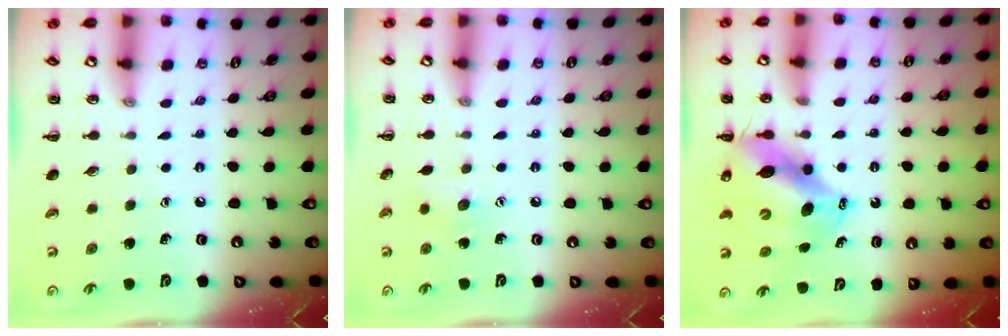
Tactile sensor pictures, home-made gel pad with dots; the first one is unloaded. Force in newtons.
{"total": 6.7, "press": 6.5, "slide": 1.4}
{"total": 11.9, "press": 11.6, "slide": 2.8}